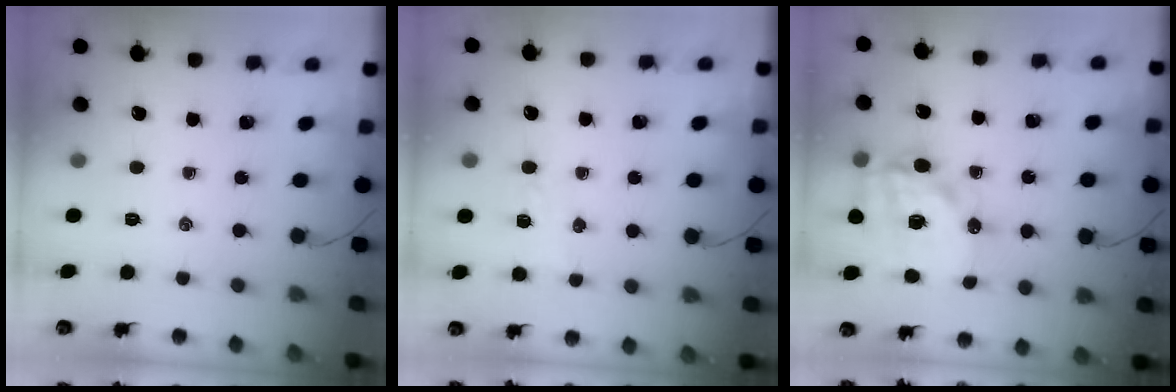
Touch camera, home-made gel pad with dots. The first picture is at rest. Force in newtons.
{"total": 3.5, "press": 3.4, "slide": 0.8}
{"total": 17.6, "press": 17.2, "slide": 3.7}